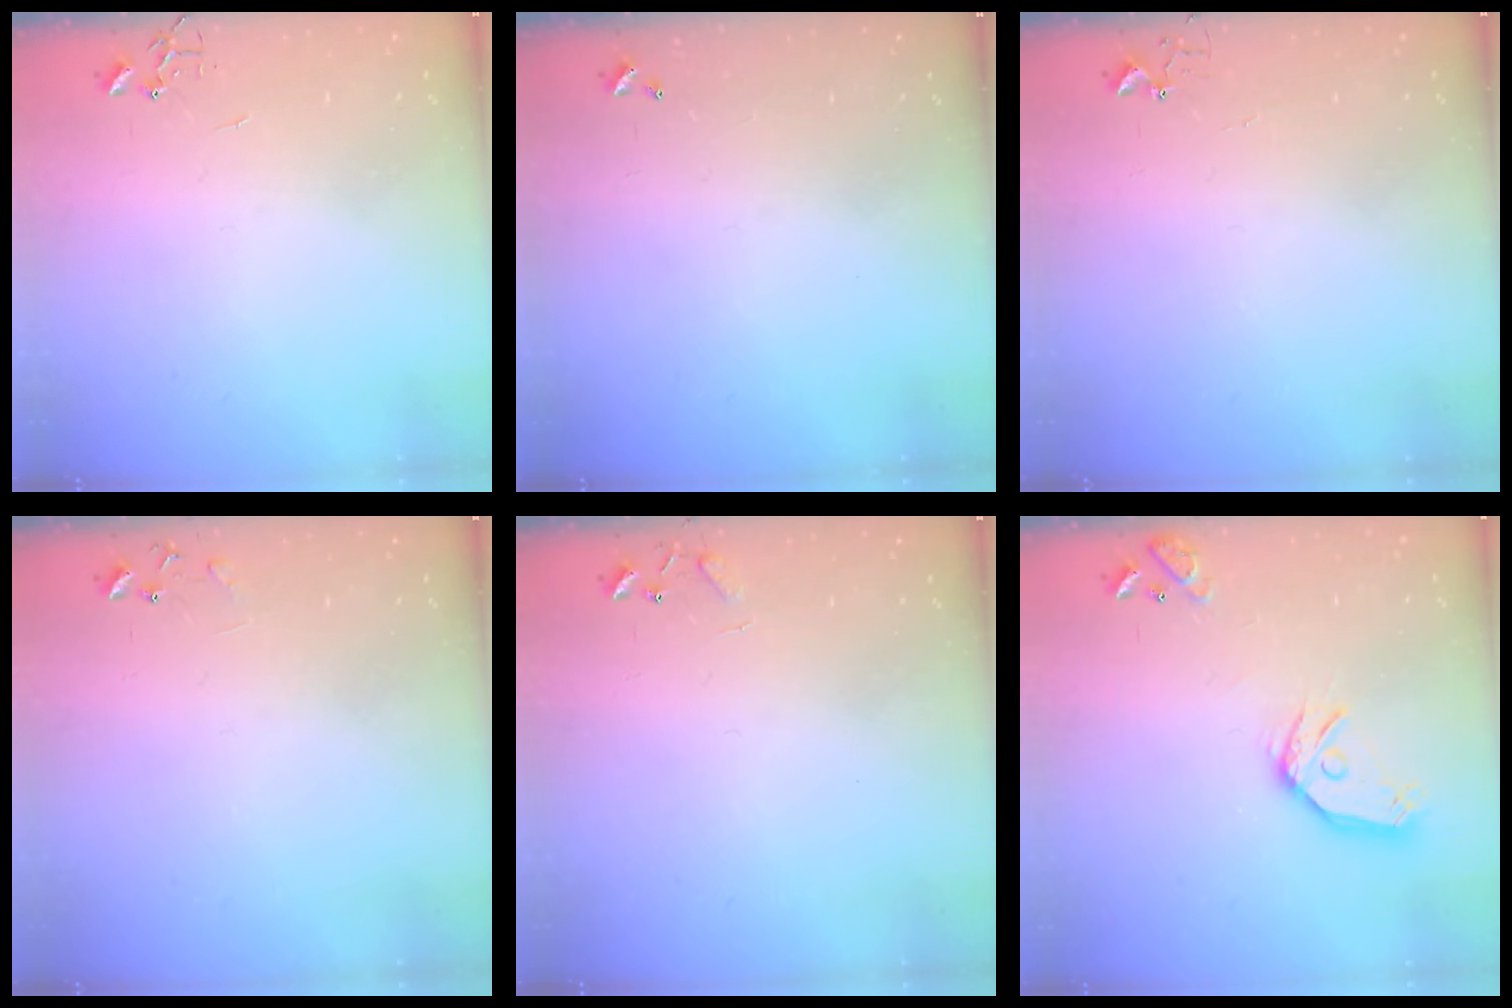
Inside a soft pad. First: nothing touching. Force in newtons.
{"total": 0.0}
{"total": 3.8, "press": 3.8, "slide": 0.3}
{"total": 6.4, "press": 6.4, "slide": 0.4}
{"total": 5.8, "press": 5.8, "slide": 0.5}
{"total": 14.0, "press": 13.8, "slide": 1.9}